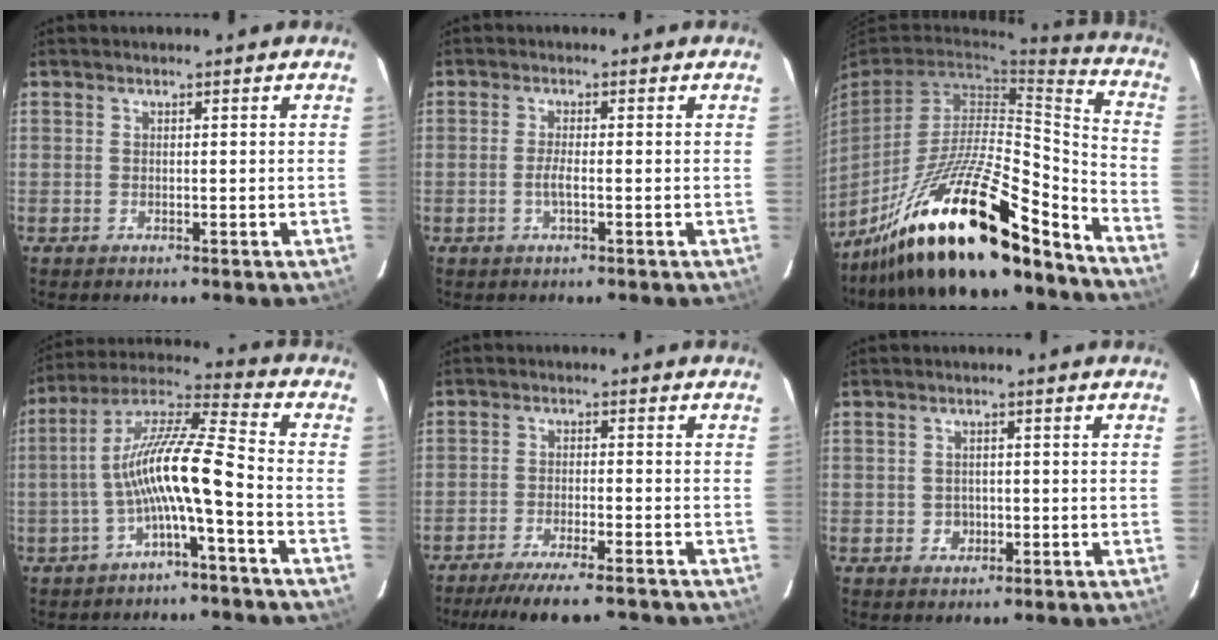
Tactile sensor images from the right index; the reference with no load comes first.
{"total": 2.1, "force": [-0.8, 0.1, 1.9], "torque": [-0.040, -0.003, -0.015]}
{"total": 24.1, "force": [-18.7, 4.4, 14.5], "torque": [-0.246, -0.025, -0.316]}
{"total": 12.0, "force": [-3.7, 0.9, 11.3], "torque": [-0.229, 0.017, -0.071]}
{"total": 11.6, "force": [-10.2, 1.7, 5.4], "torque": [-0.116, -0.018, -0.157]}
{"total": 2.4, "force": [-0.5, 2.3, 0.3], "torque": [-0.006, 0.004, -0.002]}